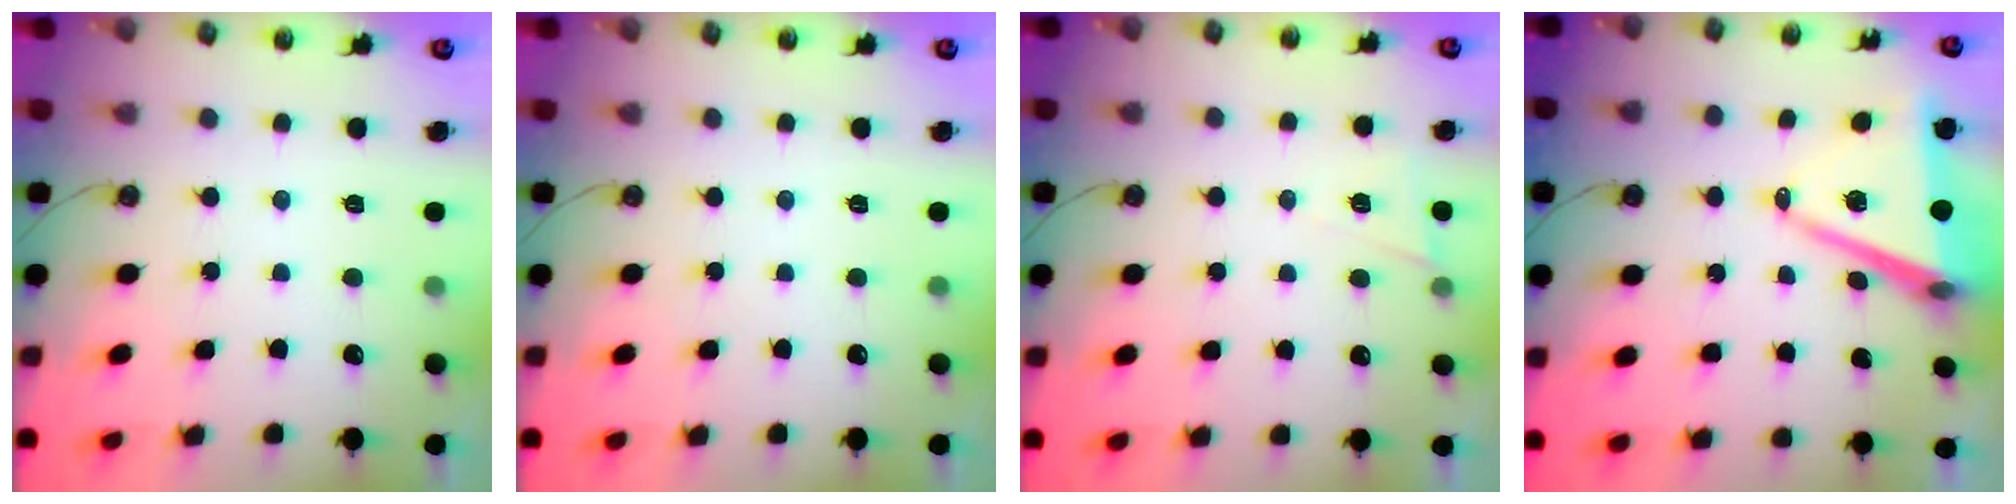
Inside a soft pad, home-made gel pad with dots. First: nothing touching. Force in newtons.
{"total": 0.0}
{"total": 5.0, "press": 4.0, "slide": 2.9}
{"total": 12.1, "press": 11.4, "slide": 4.1}